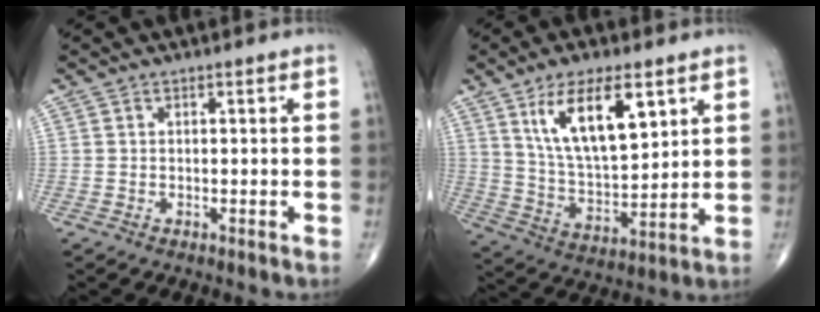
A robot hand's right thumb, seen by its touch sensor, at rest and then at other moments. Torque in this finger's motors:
{"motor_torque": [-0.15, 0.73, 0.80, 0.52, 0.10]}